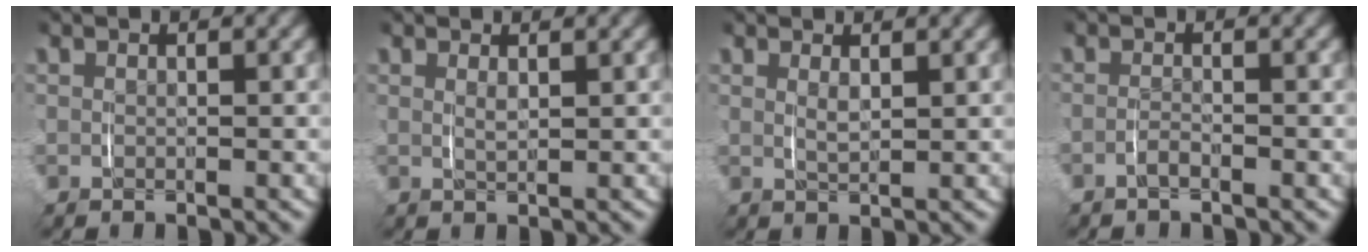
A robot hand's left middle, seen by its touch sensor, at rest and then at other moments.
{"total": 0.9, "force": [0.6, -0.1, 0.6], "torque": [-0.011, -0.006, 0.014]}
{"total": 1.3, "force": [0.8, 0.2, 1.0], "torque": [-0.020, -0.007, 0.017]}
{"total": 1.2, "force": [-1.2, -0.2, 0.2], "torque": [-0.007, -0.001, -0.024]}